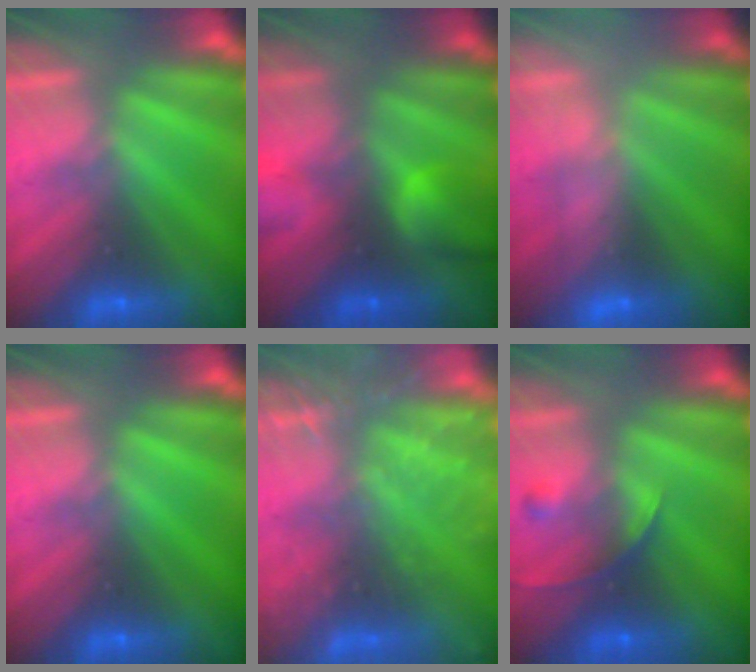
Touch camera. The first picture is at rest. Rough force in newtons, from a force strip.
{"total": 7.4}
{"total": 2.4}
{"total": 0.0}
{"total": 6.1}
{"total": 2.4}